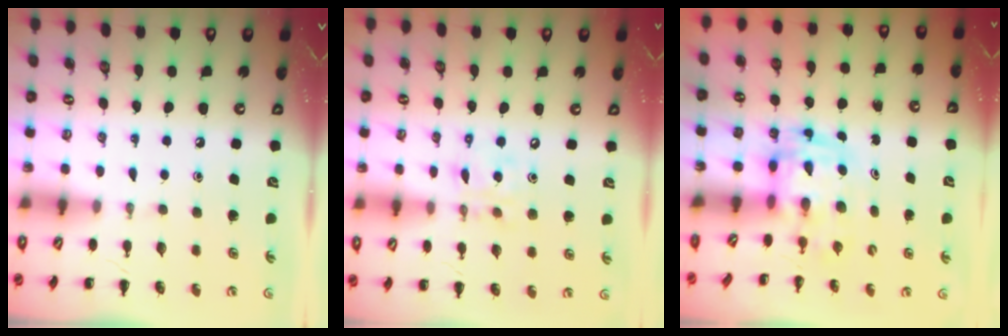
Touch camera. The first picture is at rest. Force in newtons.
{"total": 10.2, "press": 10.0, "slide": 2.2}
{"total": 2.8, "press": 2.7, "slide": 0.6}